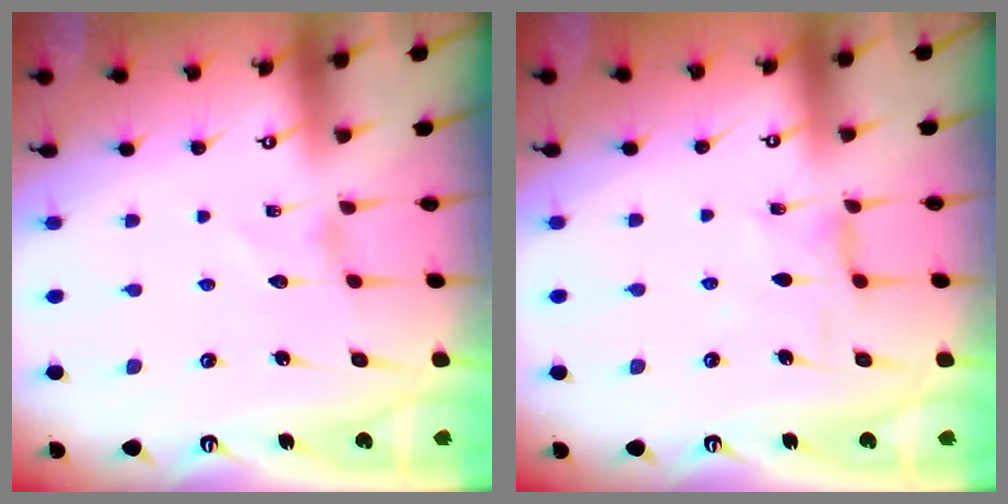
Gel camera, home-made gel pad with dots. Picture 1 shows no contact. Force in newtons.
{"total": 3.3, "press": 3.3, "slide": 0.5}